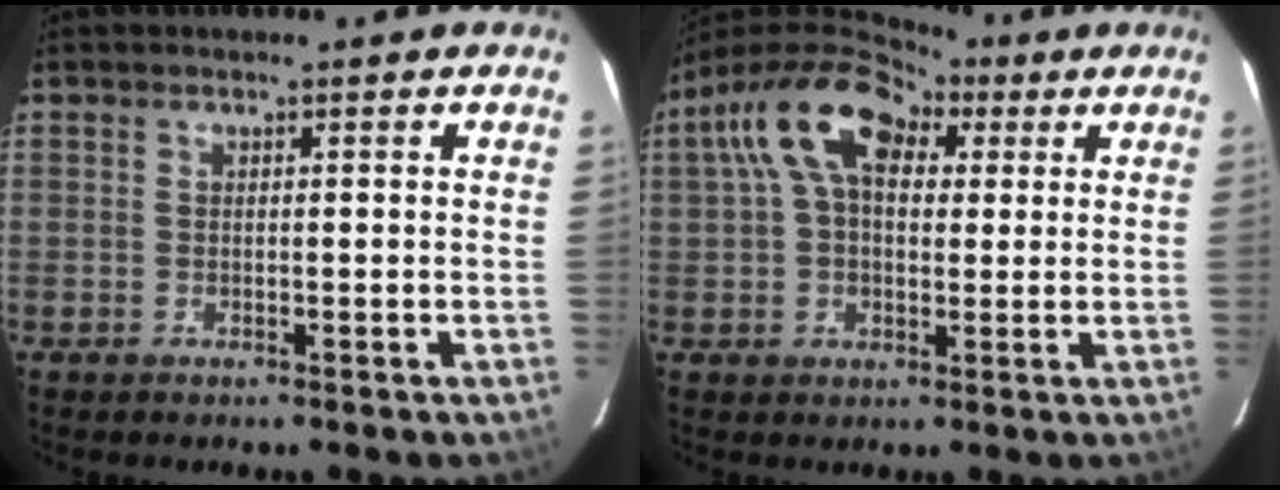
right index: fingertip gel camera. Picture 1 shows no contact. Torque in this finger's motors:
{"motor_torque": [1.30, 0.11, 0.63, 0.21]}